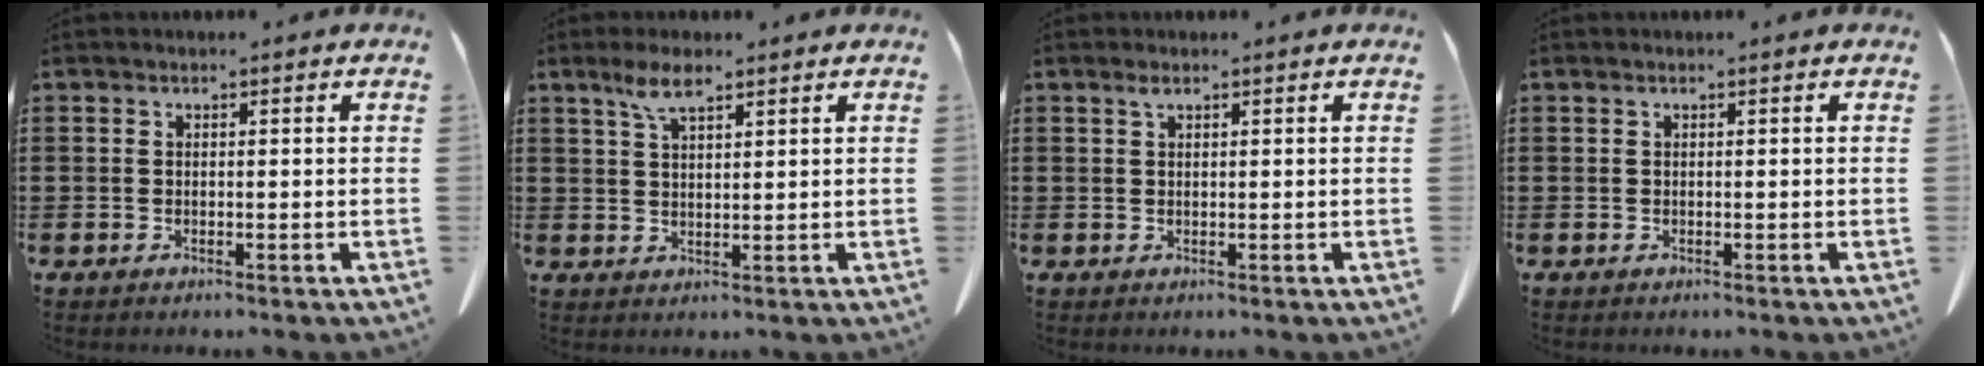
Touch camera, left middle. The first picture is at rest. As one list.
[{"total": 4.5, "force": [2.8, 1.4, 3.2], "torque": [-0.070, 0.003, 0.052]}, {"total": 0.7, "force": [0.5, 0.3, 0.4], "torque": [-0.011, -0.001, 0.010]}, {"total": 0.0}]